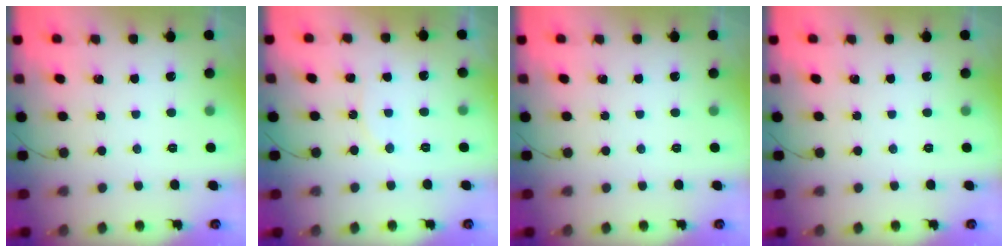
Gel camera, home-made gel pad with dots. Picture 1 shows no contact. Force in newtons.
{"total": 5.1, "press": 5.1, "slide": 0.5}
{"total": 0.0}
{"total": 0.0}